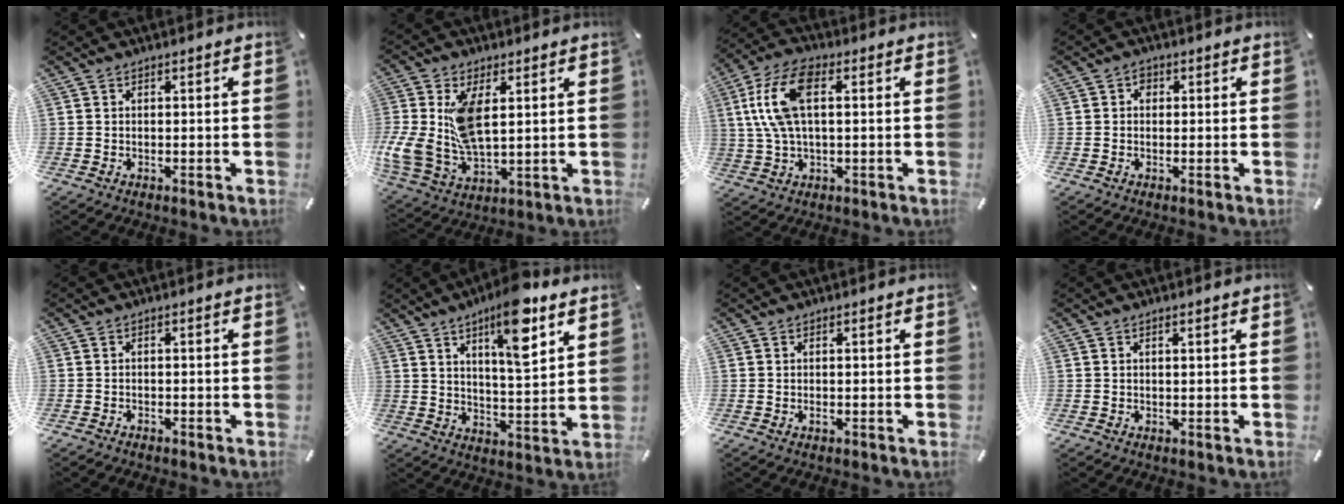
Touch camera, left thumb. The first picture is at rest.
{"total": 13.8, "force": [2.6, 8.1, 10.8], "torque": [-0.254, -0.010, 0.049]}
{"total": 12.4, "force": [2.6, 6.0, 10.6], "torque": [-0.228, 0.006, 0.044]}
{"total": 1.6, "force": [0.1, 1.4, 0.8], "torque": [-0.016, 0.008, -0.001]}
{"total": 0.7, "force": [-0.6, 0.3, 0.0], "torque": [0.000, 0.004, -0.015]}
{"total": 13.4, "force": [8.2, 3.6, 10.0], "torque": [-0.153, -0.042, 0.133]}
{"total": 0.9, "force": [-0.1, 0.3, 0.8], "torque": [-0.015, 0.000, -0.002]}
{"total": 0.8, "force": [0.5, 0.2, 0.7], "torque": [-0.013, 0.000, 0.007]}